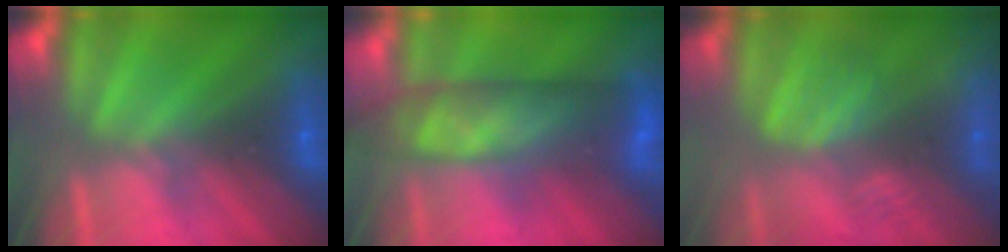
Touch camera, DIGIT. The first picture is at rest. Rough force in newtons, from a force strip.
{"total": 9.1}
{"total": 4.7}